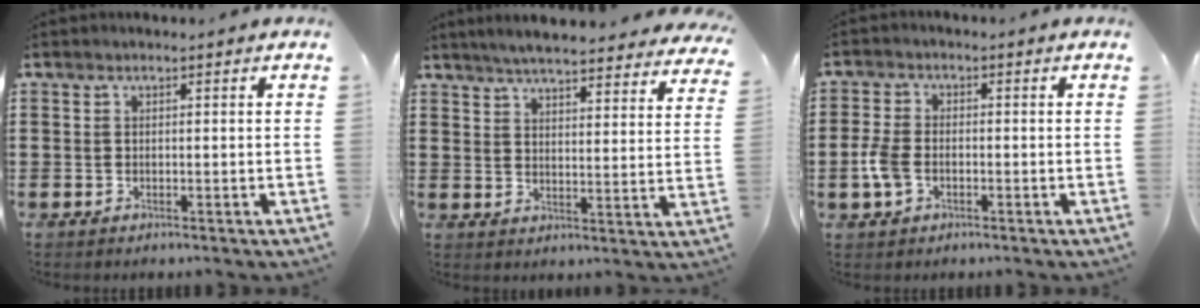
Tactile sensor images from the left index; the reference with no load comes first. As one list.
[{"total": 5.2, "force": [5.0, -0.1, 1.5], "torque": [-0.049, -0.025, 0.087]}, {"total": 4.7, "force": [-1.2, 2.8, 3.5], "torque": [-0.097, -0.005, -0.031]}]